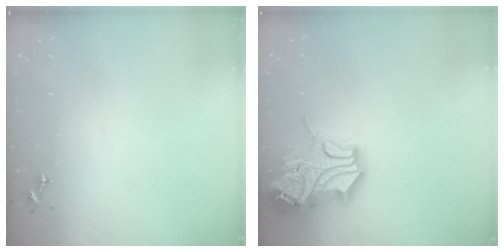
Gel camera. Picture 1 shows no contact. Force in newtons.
{"total": 16.4, "press": 16.3, "slide": 2.2}